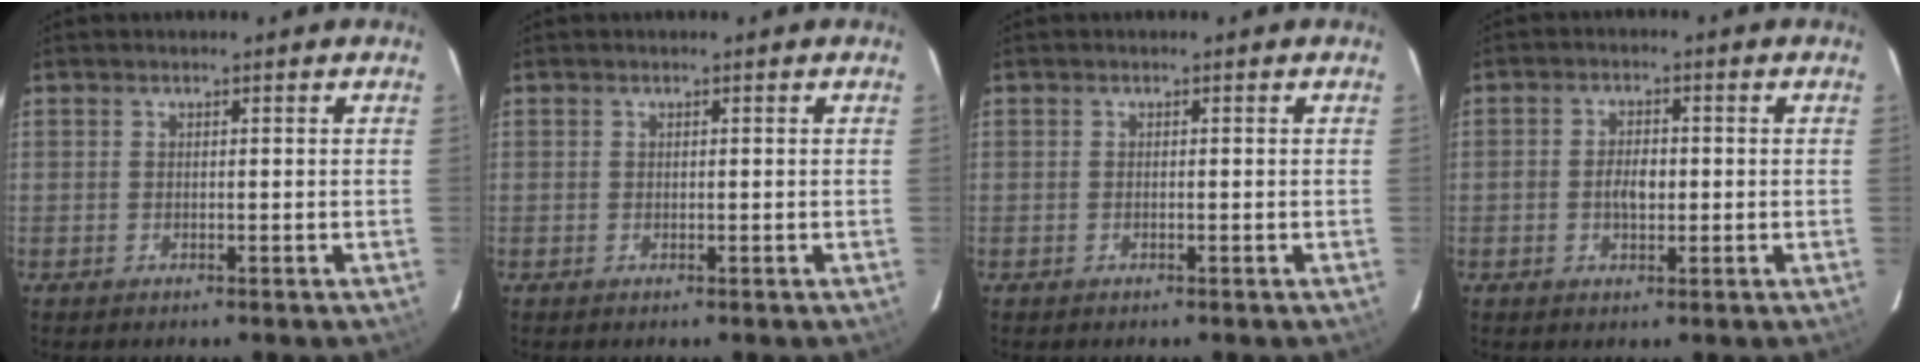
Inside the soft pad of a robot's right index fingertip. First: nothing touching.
{"total": 0.0}
{"total": 0.0}
{"total": 3.7, "force": [-0.5, 2.2, 2.9], "torque": [-0.055, 0.005, -0.008]}